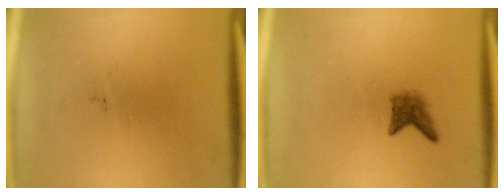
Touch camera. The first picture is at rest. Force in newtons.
{"total": 2.1}